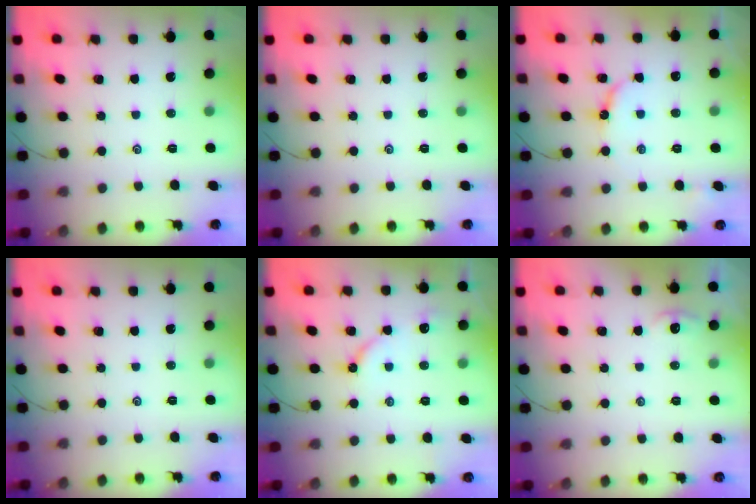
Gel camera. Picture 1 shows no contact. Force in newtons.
{"total": 0.0}
{"total": 5.7, "press": 5.7, "slide": 0.6}
{"total": 0.0}
{"total": 5.8, "press": 5.8, "slide": 0.6}
{"total": 0.0}